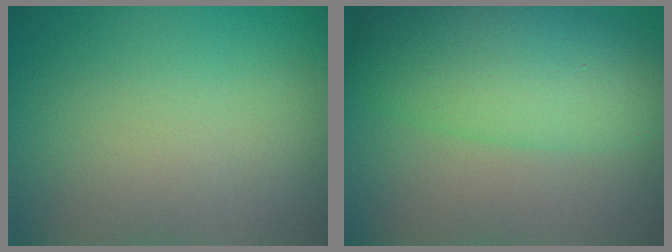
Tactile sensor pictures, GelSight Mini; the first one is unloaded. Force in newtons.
{"total": 7.2, "press": 7.2, "slide": 0.1}